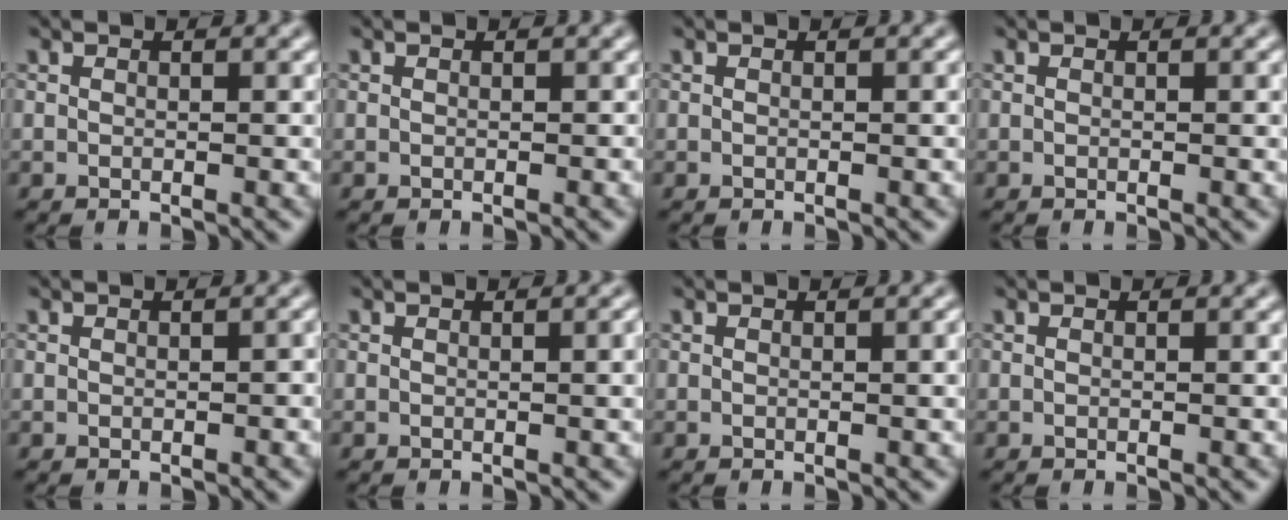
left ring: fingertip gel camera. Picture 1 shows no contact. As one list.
[{"total": 0.0}, {"total": 0.0}, {"total": 0.0}, {"total": 0.5, "force": [-0.2, 0.2, 0.4], "torque": [-0.009, 0.003, -0.001]}, {"total": 1.5, "force": [0.1, 0.4, 1.4], "torque": [-0.016, 0.003, 0.000]}, {"total": 1.1, "force": [0.1, 0.2, 1.1], "torque": [-0.013, 0.002, 0.000]}, {"total": 0.0}]